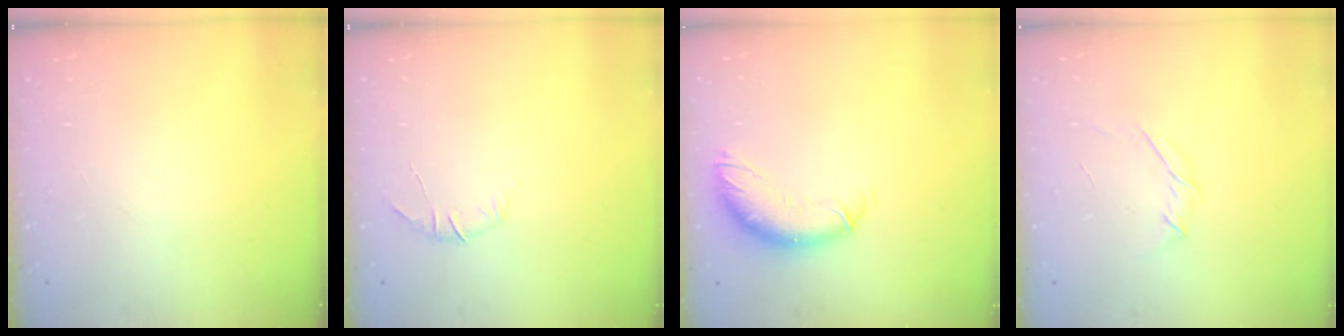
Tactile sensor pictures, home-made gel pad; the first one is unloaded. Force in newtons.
{"total": 6.0, "press": 5.8, "slide": 1.5}
{"total": 10.7, "press": 10.6, "slide": 1.0}
{"total": 4.0, "press": 3.9, "slide": 0.9}